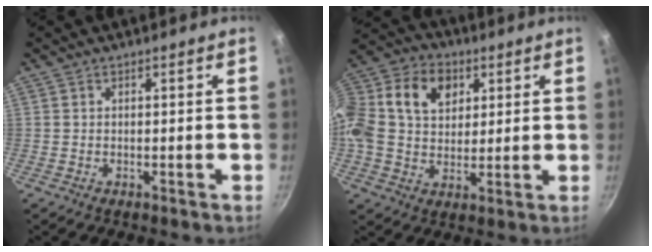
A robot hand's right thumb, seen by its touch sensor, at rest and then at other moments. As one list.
[{"total": 21.2, "force": [5.6, 15.7, 13.2], "torque": [-0.276, 0.036, 0.085]}]